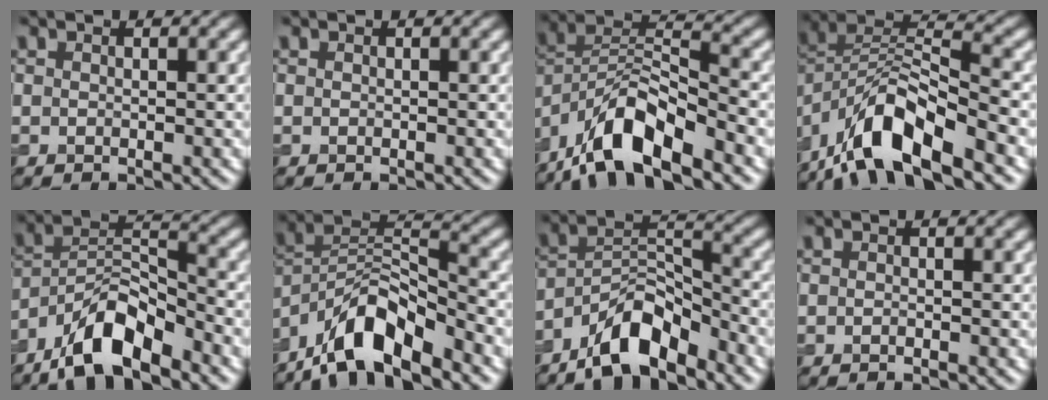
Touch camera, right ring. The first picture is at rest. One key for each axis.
{"total": 0.0}
{"total": 10.1, "fx": -6.8, "fy": 3.3, "fz": 6.7, "tx": -0.112, "ty": 0.010, "tz": -0.136}
{"total": 10.8, "fx": -6.6, "fy": 4.1, "fz": 7.5, "tx": -0.130, "ty": 0.009, "tz": -0.135}
{"total": 8.3, "fx": -6.0, "fy": 2.8, "fz": 5.1, "tx": -0.081, "ty": 0.007, "tz": -0.119}
{"total": 9.3, "fx": -6.7, "fy": 2.9, "fz": 5.7, "tx": -0.092, "ty": 0.007, "tz": -0.134}
{"total": 7.2, "fx": -5.3, "fy": 2.6, "fz": 4.1, "tx": -0.062, "ty": 0.010, "tz": -0.102}
{"total": 0.0}